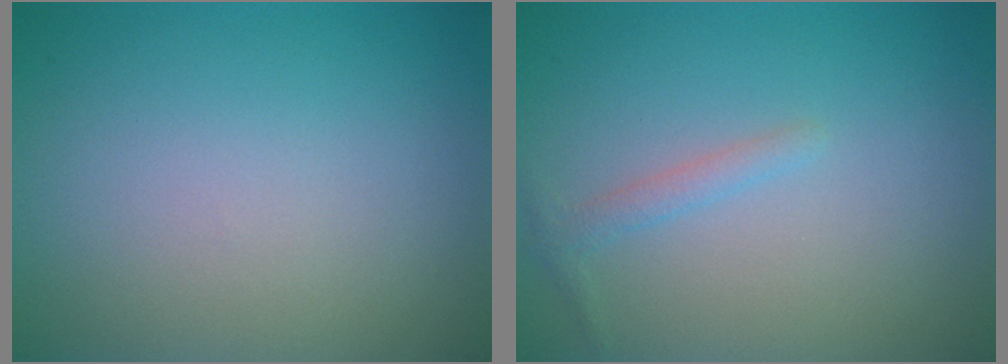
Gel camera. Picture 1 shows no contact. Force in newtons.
{"total": 1.2, "press": 1.2, "slide": 0.0}